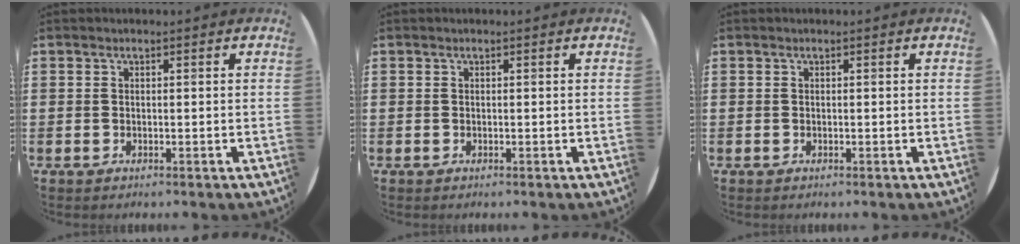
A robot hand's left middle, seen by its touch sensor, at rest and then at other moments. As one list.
[{"total": 0.0}, {"total": 0.0}]